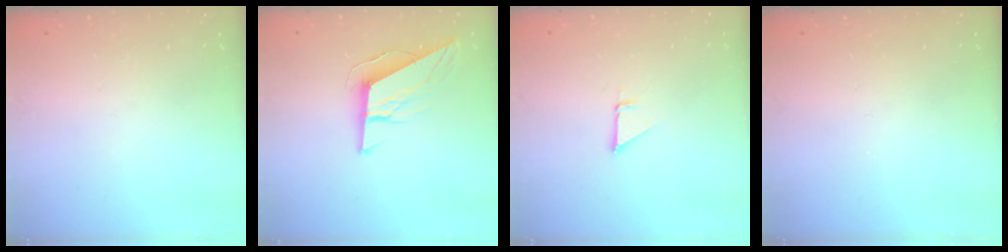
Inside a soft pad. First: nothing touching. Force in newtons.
{"total": 10.1, "press": 10.0, "slide": 1.6}
{"total": 1.5, "press": 1.5, "slide": 0.1}
{"total": 0.0}